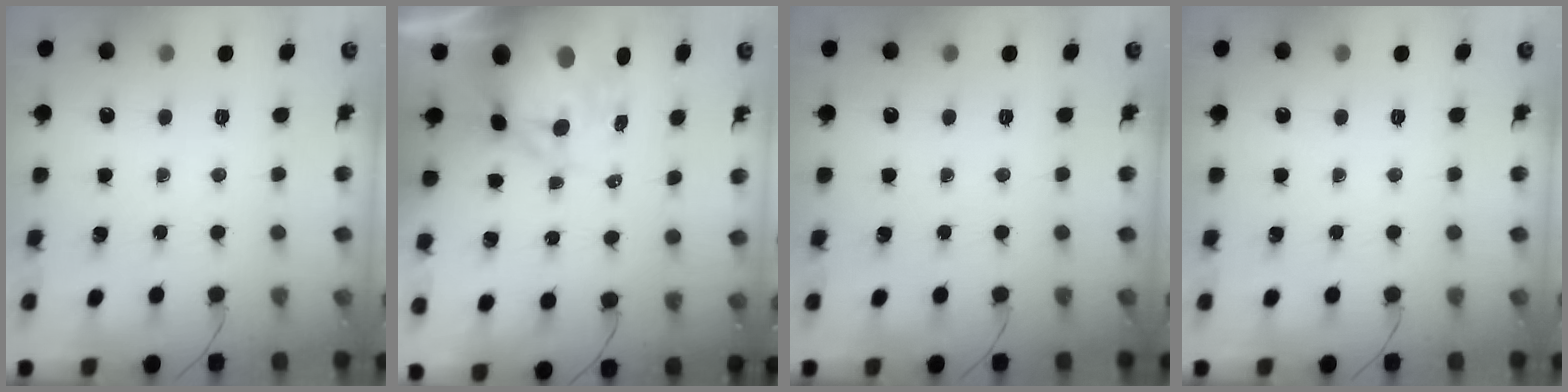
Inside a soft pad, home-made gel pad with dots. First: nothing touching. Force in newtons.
{"total": 14.4, "press": 14.0, "slide": 3.6}
{"total": 0.0}
{"total": 0.0}